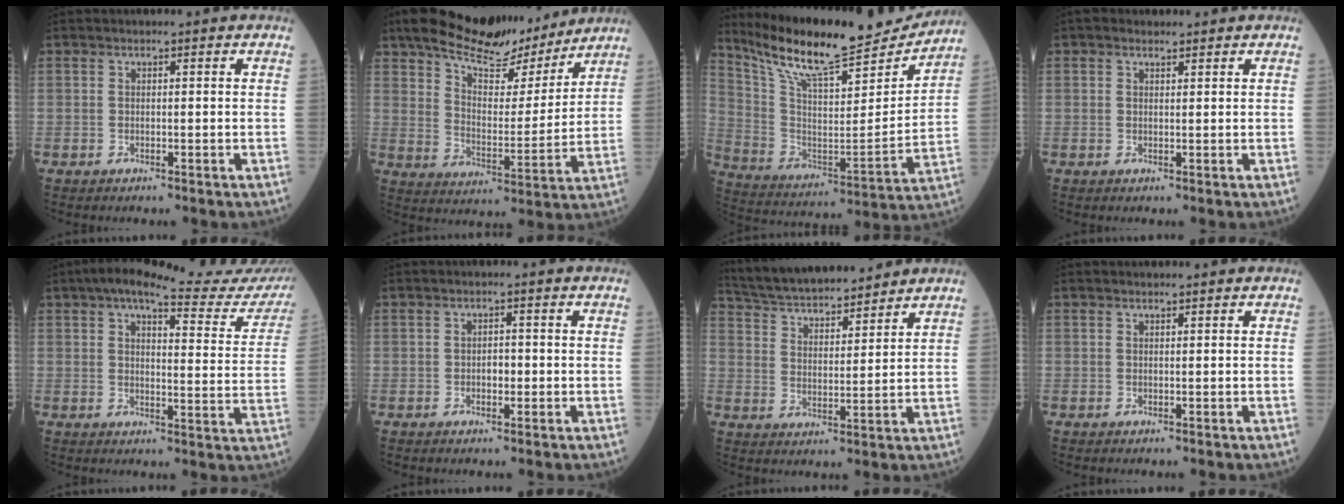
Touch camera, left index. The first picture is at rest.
{"total": 15.0, "force": [12.8, 4.2, 6.6], "torque": [-0.111, 0.004, 0.206]}
{"total": 21.2, "force": [19.3, 2.9, 8.4], "torque": [-0.160, -0.026, 0.313]}
{"total": 1.0, "force": [0.8, 0.5, 0.4], "torque": [-0.012, 0.007, 0.011]}
{"total": 21.8, "force": [19.8, 2.0, 9.1], "torque": [-0.123, -0.040, 0.229]}
{"total": 1.8, "force": [-0.4, 1.0, 1.4], "torque": [-0.019, 0.004, -0.007]}
{"total": 16.4, "force": [15.1, 2.7, 5.9], "torque": [-0.109, 0.028, 0.253]}
{"total": 0.0}